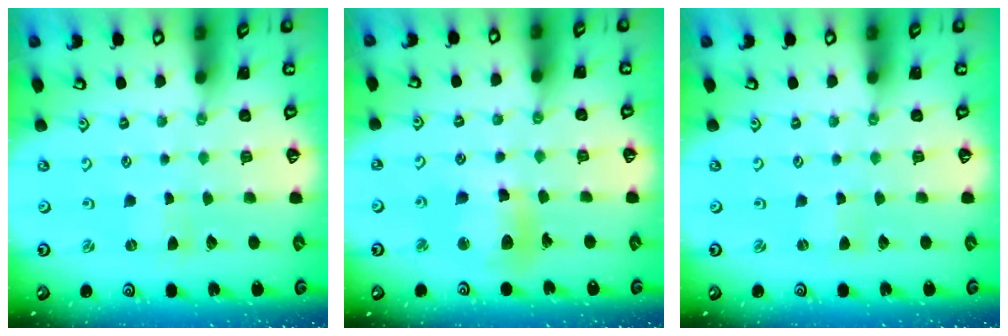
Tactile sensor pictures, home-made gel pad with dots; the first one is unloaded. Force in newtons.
{"total": 12.0, "press": 11.7, "slide": 2.6}
{"total": 1.4, "press": 1.4, "slide": 0.2}